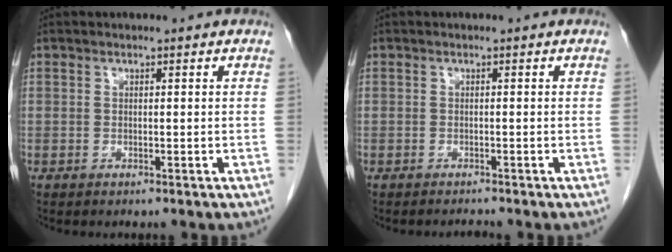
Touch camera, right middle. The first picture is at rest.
{"total": 0.7, "force": [-0.7, -0.1, -0.1], "torque": [-0.002, -0.005, -0.008]}